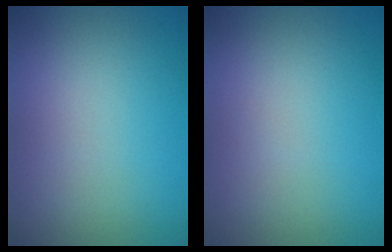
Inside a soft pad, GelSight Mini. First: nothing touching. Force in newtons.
{"total": 0.0}